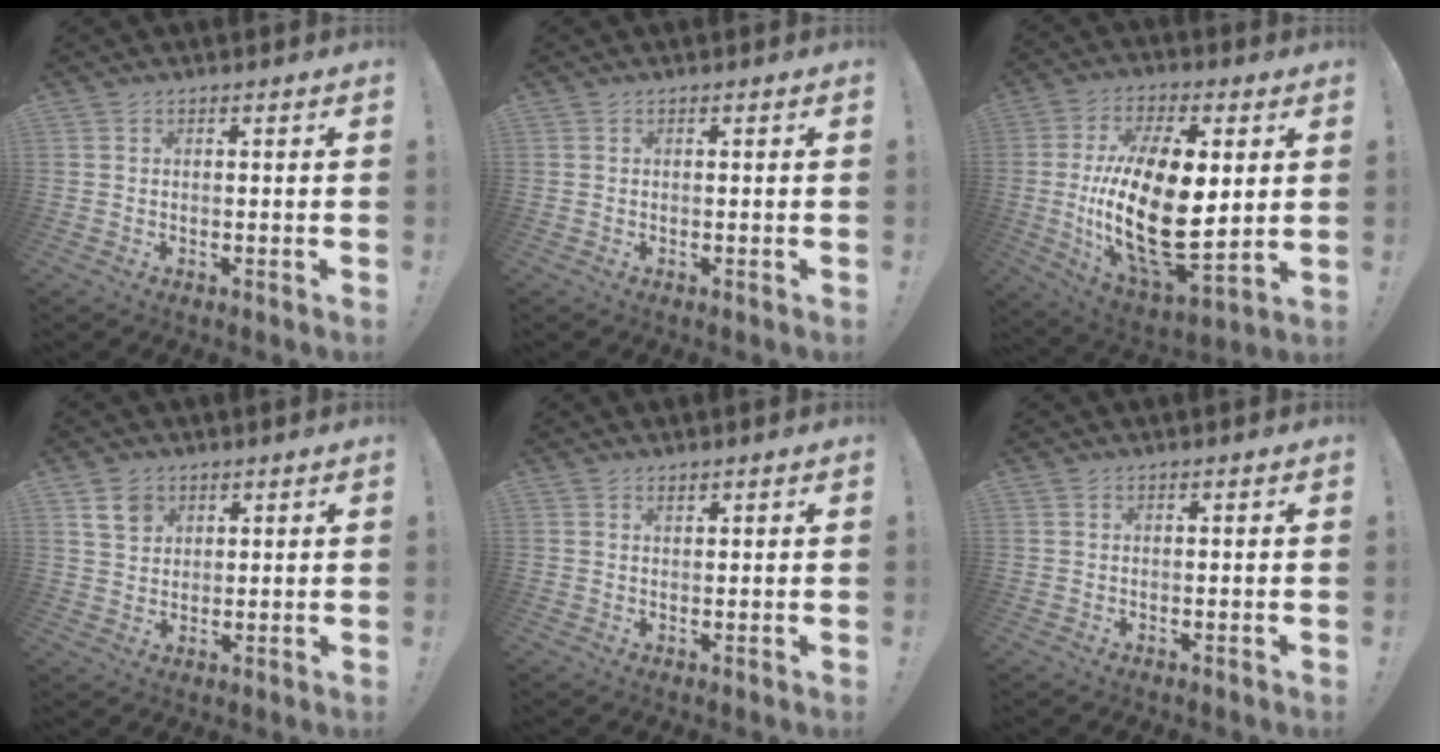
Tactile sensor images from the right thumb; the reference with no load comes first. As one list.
[{"total": 0.0}, {"total": 25.9, "force": [0.8, 12.2, 22.8], "torque": [-0.450, -0.022, 0.020]}, {"total": 6.6, "force": [3.7, 4.8, 2.6], "torque": [-0.034, -0.013, 0.071]}, {"total": 0.9, "force": [0.8, 0.3, 0.3], "torque": [0.002, -0.004, 0.013]}, {"total": 0.0}]